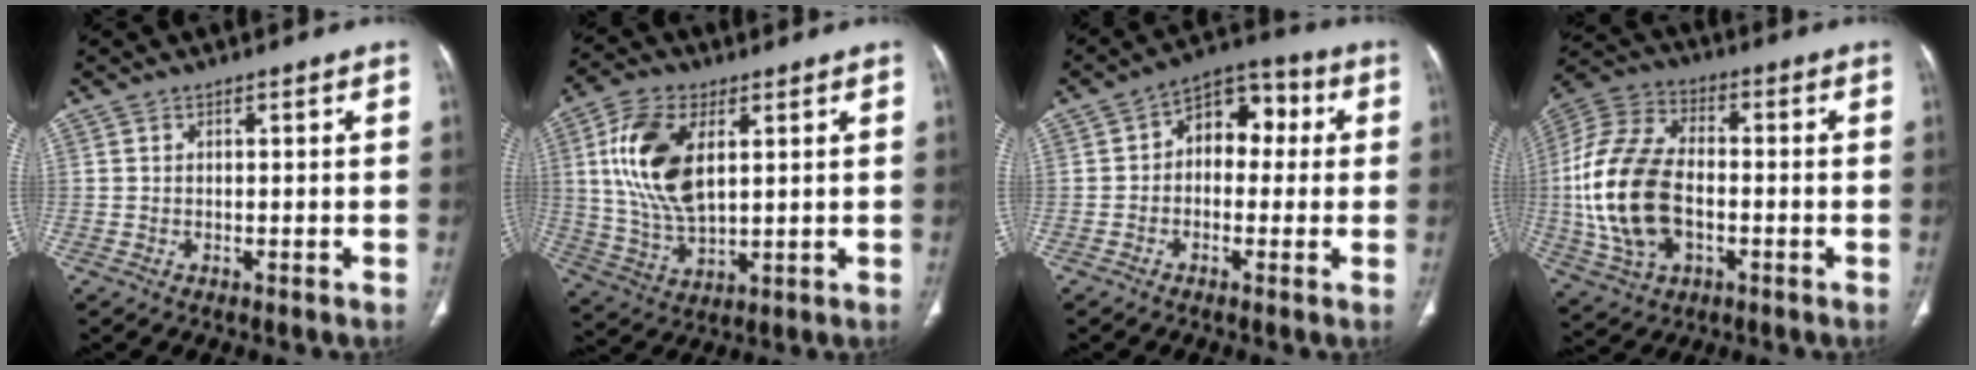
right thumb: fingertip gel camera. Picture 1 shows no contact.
{"total": 14.8, "force": [3.8, 7.8, 11.9], "torque": [-0.239, -0.011, 0.079]}
{"total": 9.6, "force": [1.0, 6.6, 6.9], "torque": [-0.055, 0.034, 0.000]}
{"total": 19.9, "force": [-2.2, 12.4, 15.4], "torque": [-0.324, 0.015, -0.037]}